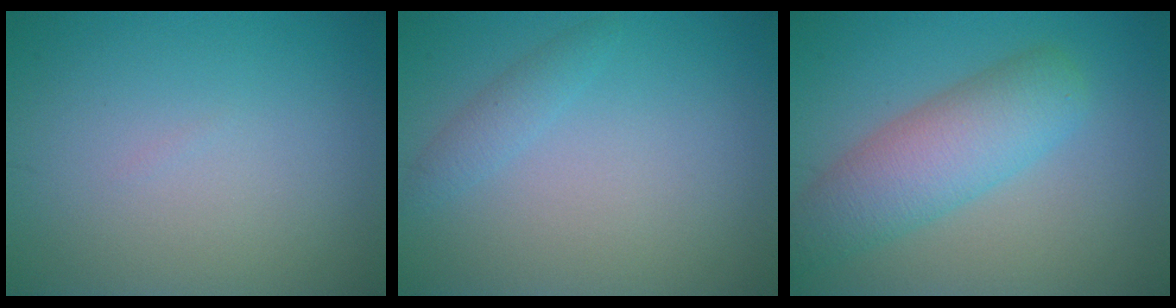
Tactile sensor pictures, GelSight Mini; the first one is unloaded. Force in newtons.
{"total": 1.4, "press": 1.4, "slide": 0.1}
{"total": 6.0, "press": 6.0, "slide": 0.2}